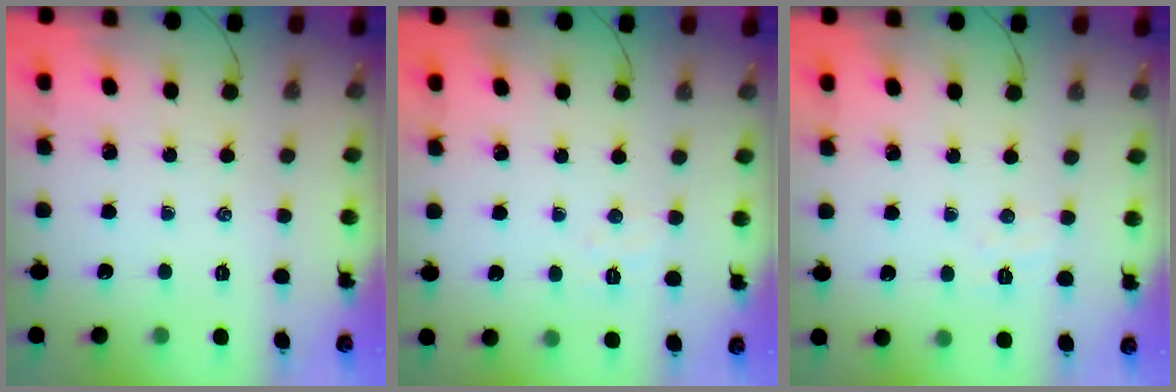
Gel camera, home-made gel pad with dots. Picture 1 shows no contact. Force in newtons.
{"total": 3.8, "press": 3.7, "slide": 1.0}
{"total": 3.8, "press": 3.7, "slide": 1.0}